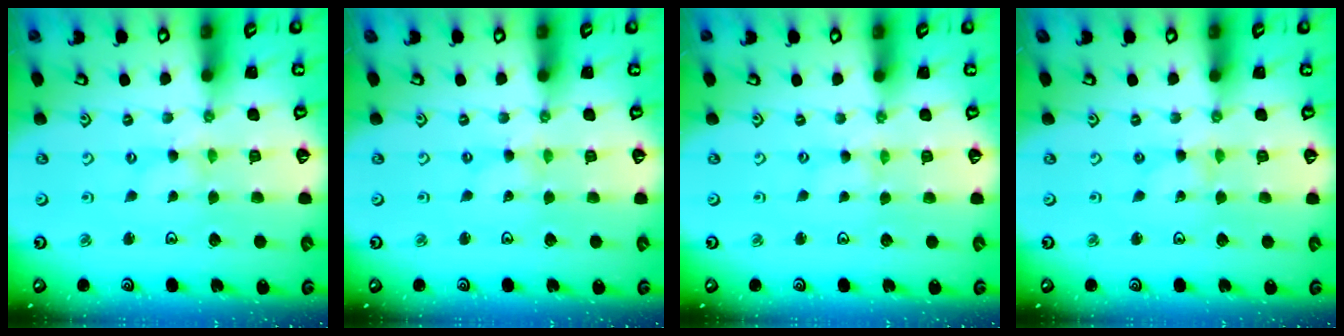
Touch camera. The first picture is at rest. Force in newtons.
{"total": 0.0}
{"total": 0.7, "press": 0.7, "slide": 0.1}
{"total": 0.0}